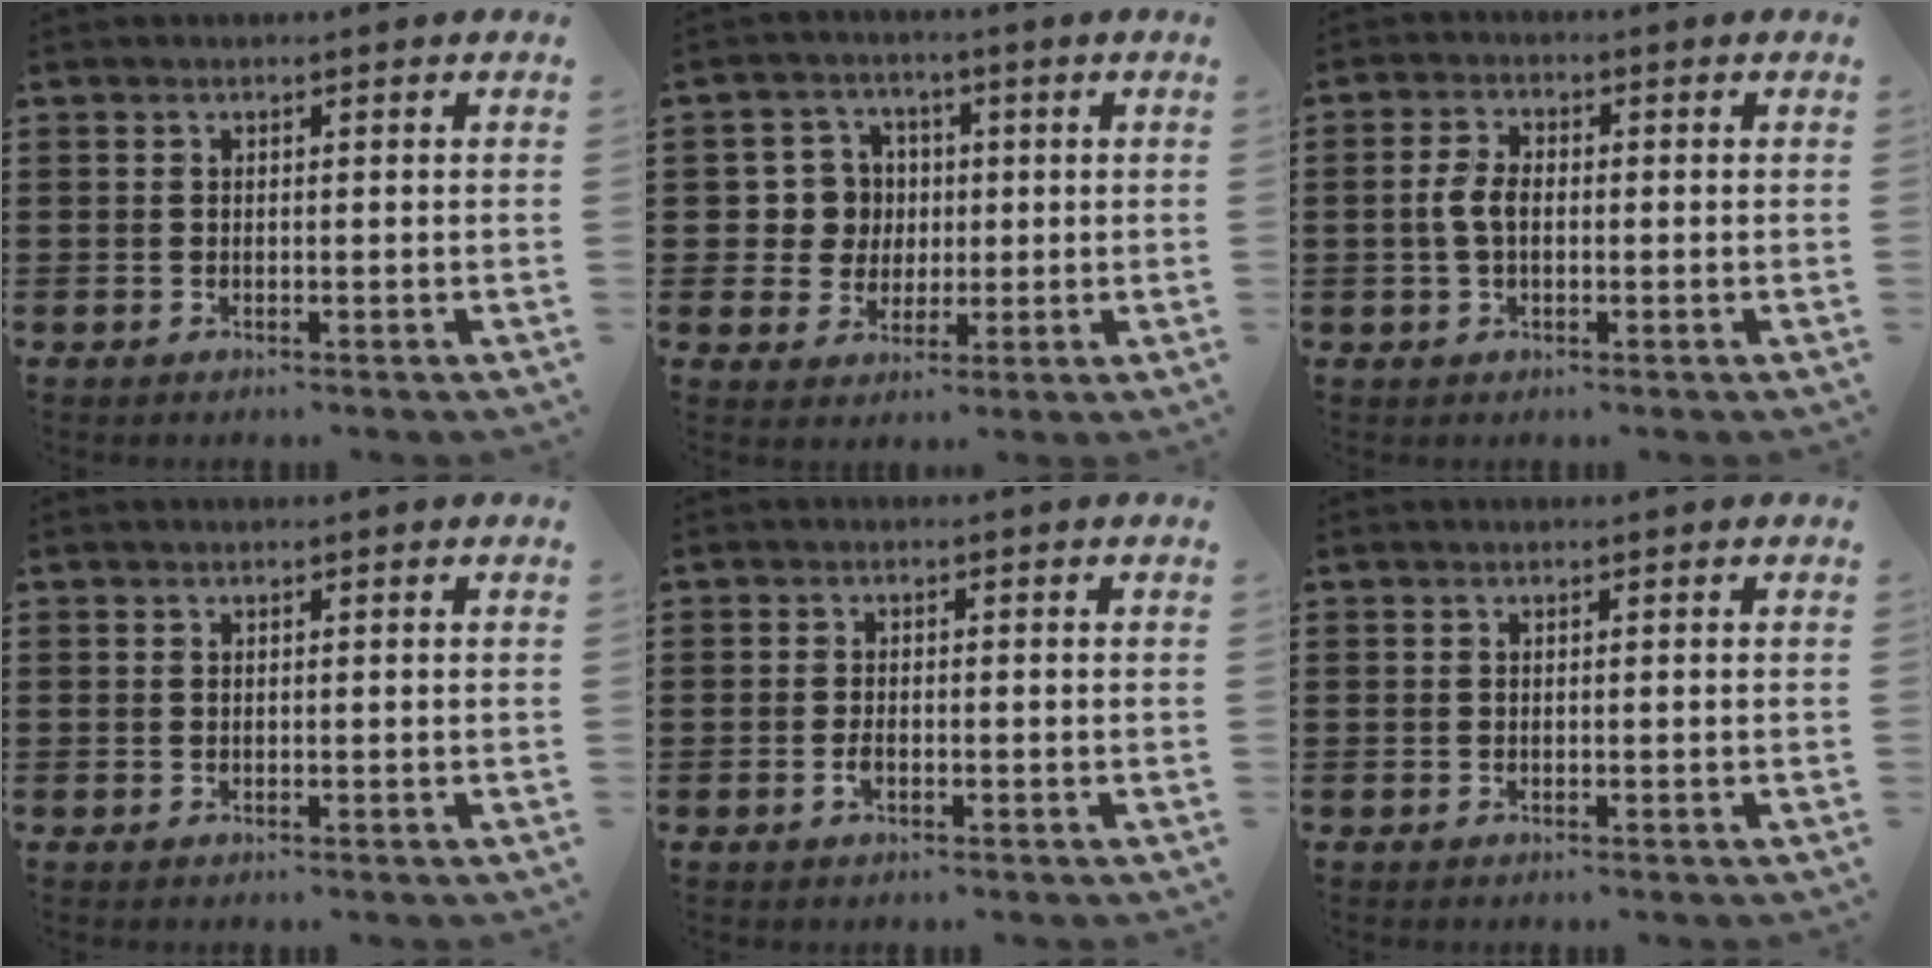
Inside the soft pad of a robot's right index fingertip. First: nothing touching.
{"total": 6.1, "force": [0.5, 5.8, 1.7], "torque": [-0.052, 0.015, 0.008]}
{"total": 3.8, "force": [-0.3, 2.1, 3.2], "torque": [-0.083, -0.003, -0.012]}
{"total": 0.0}
{"total": 1.6, "force": [-0.7, 0.7, 1.3], "torque": [-0.034, -0.004, -0.014]}
{"total": 0.0}